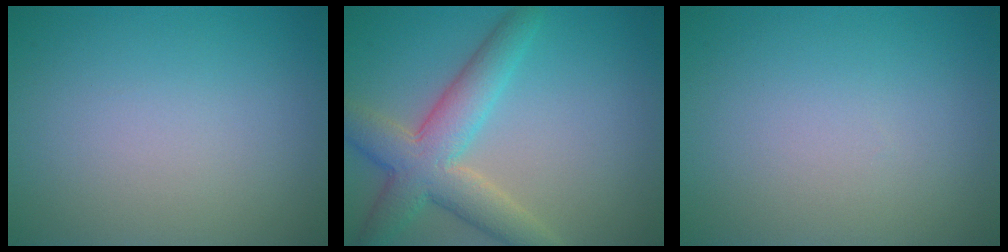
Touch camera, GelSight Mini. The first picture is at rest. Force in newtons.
{"total": 6.2, "press": 6.2, "slide": 0.4}
{"total": 0.0}